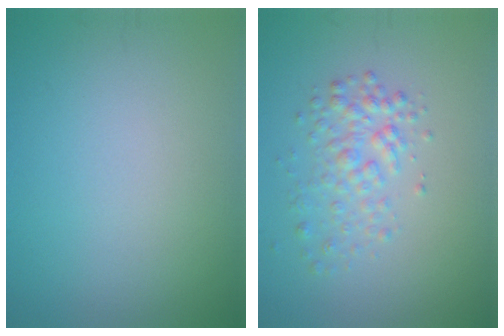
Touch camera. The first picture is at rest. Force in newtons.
{"total": 2.5, "press": 2.5, "slide": 0.1}